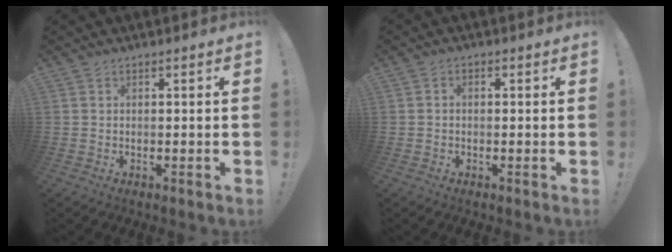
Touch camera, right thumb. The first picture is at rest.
{"total": 1.1, "force": [-0.7, 0.7, 0.5], "torque": [-0.014, 0.006, -0.013]}